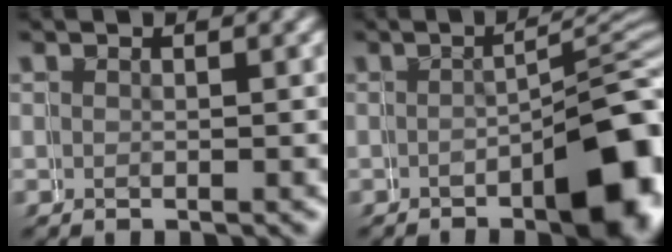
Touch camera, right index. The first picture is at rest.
{"total": 9.3, "force": [-4.3, 3.2, 7.7], "torque": [-0.068, 0.008, -0.059]}